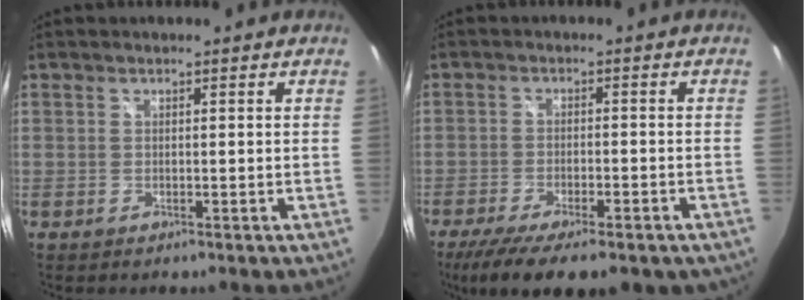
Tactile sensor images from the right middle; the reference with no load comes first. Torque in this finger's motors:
{"motor_torque": [1.24, -0.90, 0.25, 0.08]}